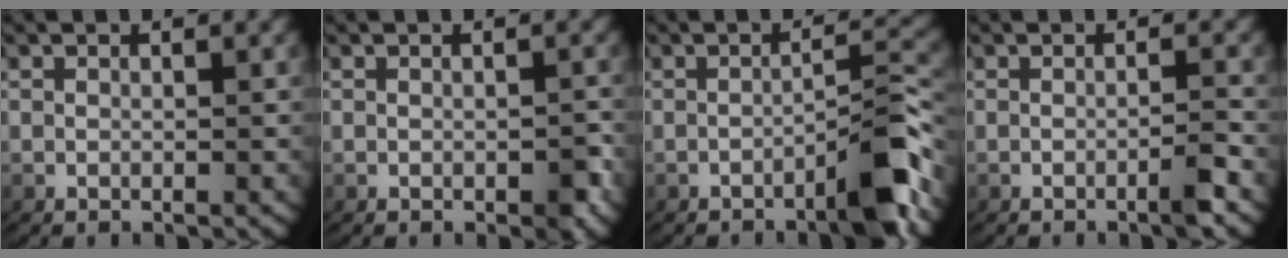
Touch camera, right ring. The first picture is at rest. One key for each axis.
{"total": 1.1, "fx": -0.6, "fy": 0.5, "fz": 0.8, "tx": -0.014, "ty": -0.004, "tz": -0.008}
{"total": 4.3, "fx": -2.3, "fy": 1.0, "fz": 3.5, "tx": -0.047, "ty": 0.006, "tz": -0.040}
{"total": 1.6, "fx": -0.8, "fy": 0.1, "fz": 1.4, "tx": -0.015, "ty": 0.005, "tz": -0.019}